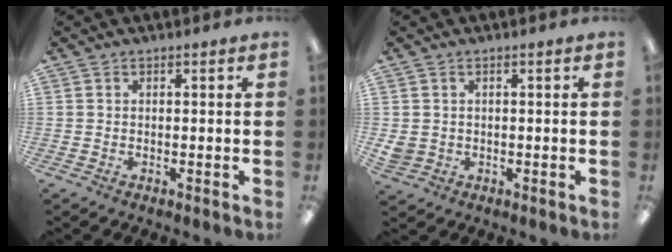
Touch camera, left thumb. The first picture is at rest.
{"total": 2.7, "force": [0.4, 2.5, 1.0], "torque": [-0.021, 0.004, 0.008]}